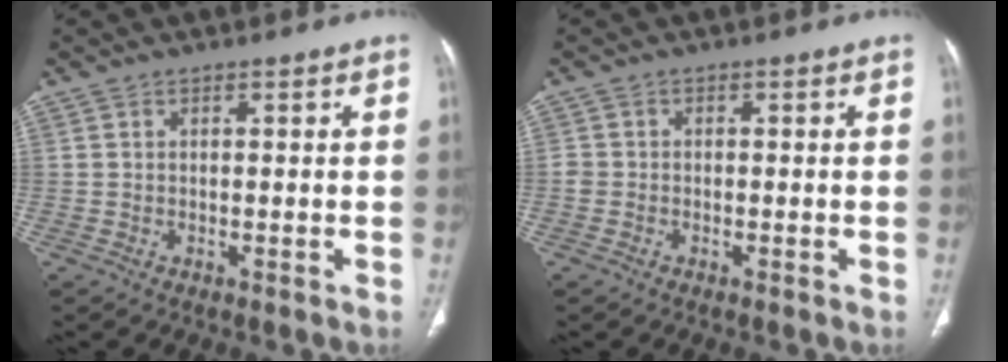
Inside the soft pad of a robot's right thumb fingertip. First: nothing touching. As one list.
[{"total": 1.3, "force": [-0.7, 1.1, 0.3], "torque": [-0.007, 0.004, -0.017]}]